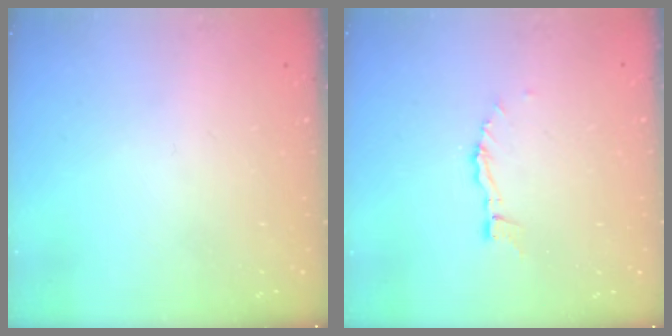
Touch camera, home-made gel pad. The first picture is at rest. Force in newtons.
{"total": 3.8, "press": 3.8, "slide": 0.3}